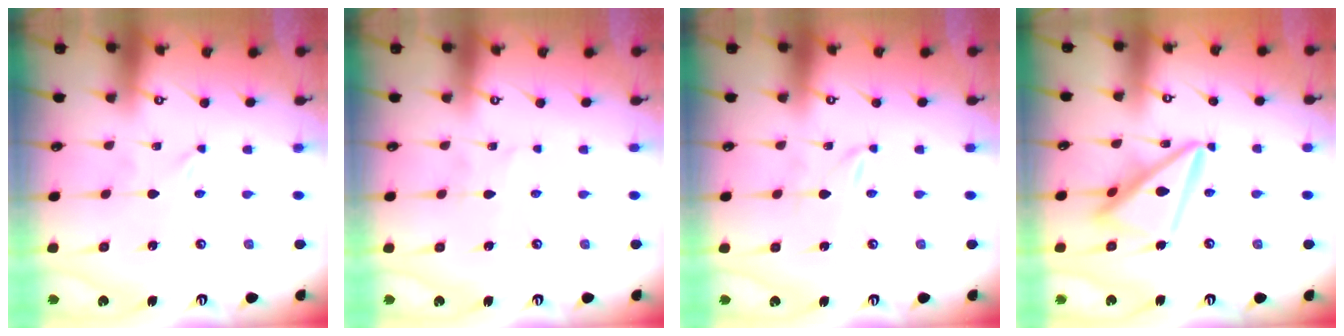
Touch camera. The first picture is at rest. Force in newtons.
{"total": 2.9, "press": 2.9, "slide": 0.4}
{"total": 1.6, "press": 1.6, "slide": 0.2}
{"total": 14.8, "press": 14.7, "slide": 1.7}